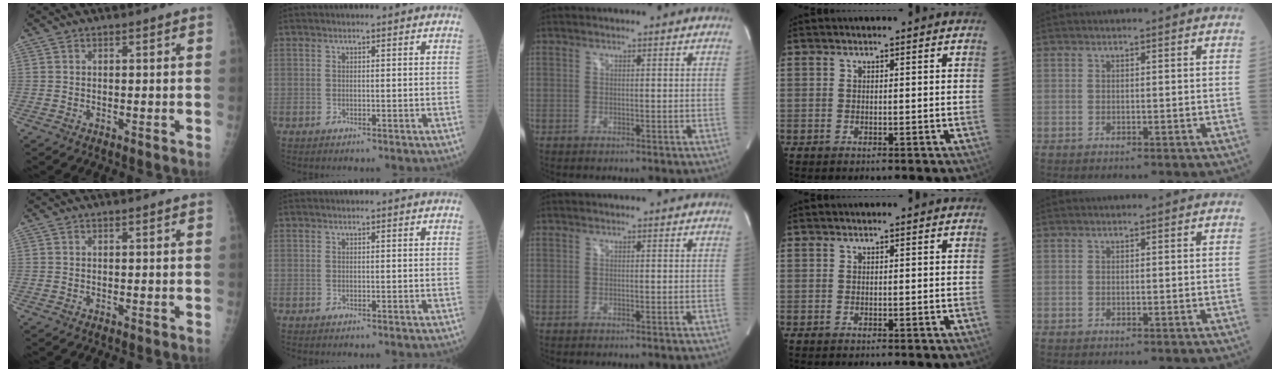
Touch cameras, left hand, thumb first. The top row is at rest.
{}